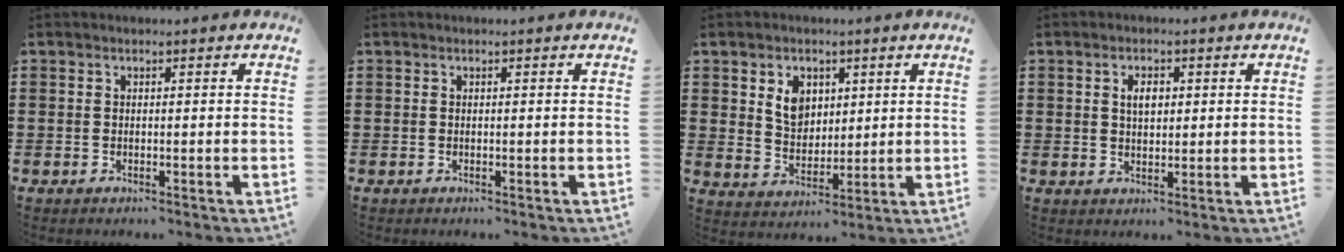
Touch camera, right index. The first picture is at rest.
{"total": 0.0}
{"total": 5.7, "force": [2.3, 4.4, 2.8], "torque": [-0.065, 0.012, 0.040]}
{"total": 2.8, "force": [0.8, 1.6, 2.2], "torque": [-0.039, 0.006, 0.010]}